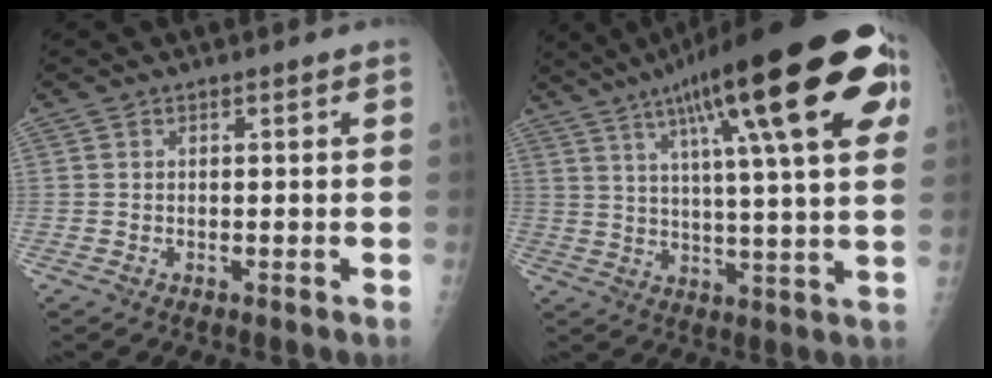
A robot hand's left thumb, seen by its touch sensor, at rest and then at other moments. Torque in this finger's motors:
{"motor_torque": [1.69, 1.47, 2.36, -0.41, 0.42]}